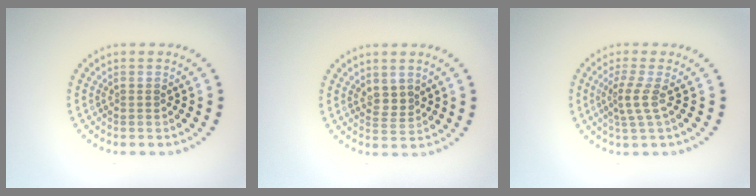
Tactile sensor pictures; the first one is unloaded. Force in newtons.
{"total": 1.7, "press": 1.3, "slide": 1.0}
{"total": 2.2, "press": 1.5, "slide": 1.6}